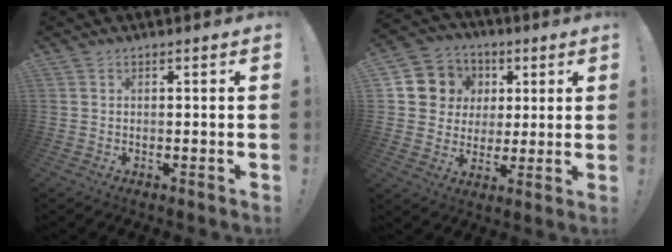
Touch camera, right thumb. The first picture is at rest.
{"total": 10.2, "force": [2.3, 9.7, 2.2], "torque": [-0.029, -0.010, 0.055]}